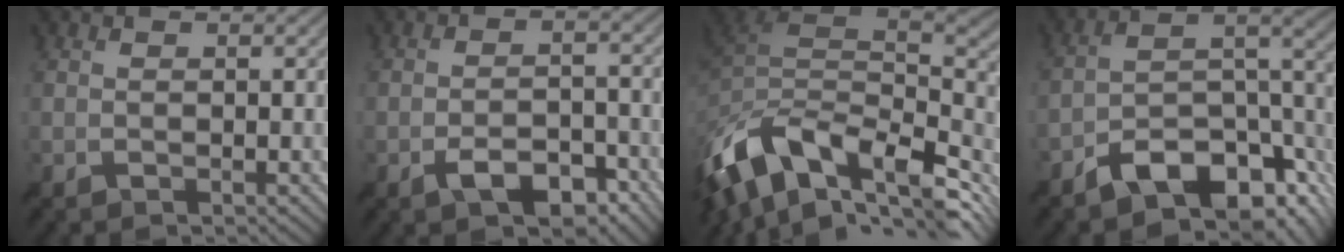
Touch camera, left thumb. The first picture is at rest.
{"total": 5.6, "force": [-3.5, 2.3, 3.8], "torque": [-0.062, 0.004, -0.058]}
{"total": 15.1, "force": [-6.8, 8.4, 10.6], "torque": [-0.252, -0.018, -0.116]}
{"total": 11.9, "force": [-8.0, 4.6, 7.5], "torque": [-0.107, -0.005, -0.149]}